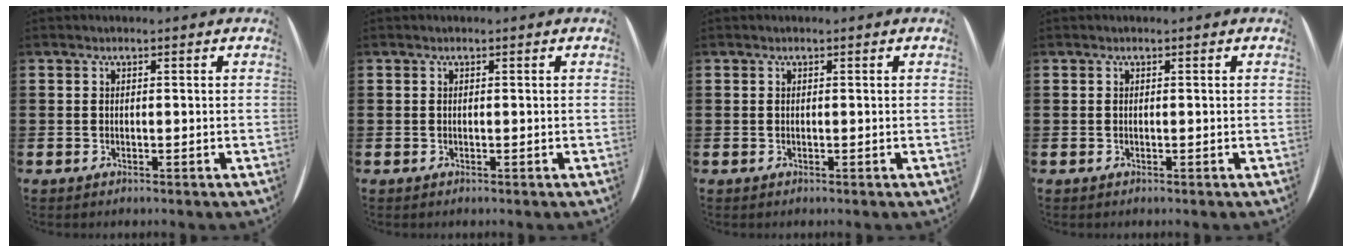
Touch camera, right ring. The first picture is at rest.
{"total": 0.0}
{"total": 0.0}
{"total": 0.0}